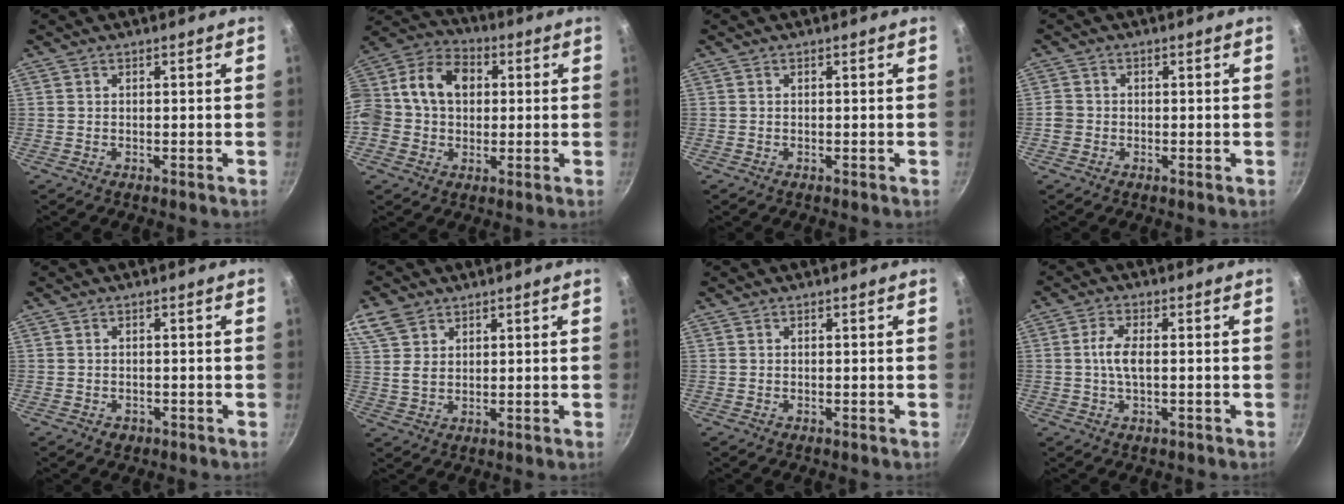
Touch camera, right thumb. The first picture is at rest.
{"total": 16.7, "force": [1.8, 13.1, 10.1], "torque": [-0.175, 0.041, 0.009]}
{"total": 0.0}
{"total": 2.1, "force": [-0.6, 1.9, 0.7], "torque": [-0.006, 0.009, -0.013]}
{"total": 1.5, "force": [-0.6, 1.3, 0.6], "torque": [-0.008, 0.001, -0.003]}
{"total": 7.8, "force": [4.7, 5.1, 3.6], "torque": [-0.056, -0.009, 0.092]}
{"total": 0.0}
{"total": 4.9, "force": [0.0, 2.1, 4.4], "torque": [-0.091, 0.006, -0.006]}